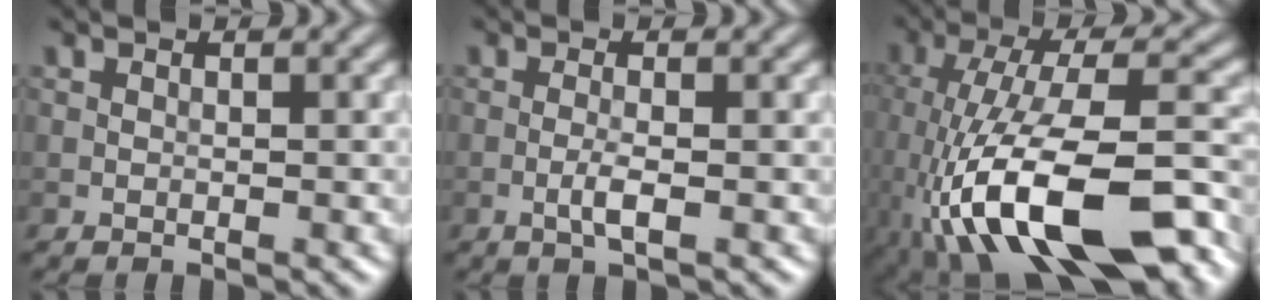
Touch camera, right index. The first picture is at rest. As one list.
[{"total": 1.7, "force": [-0.5, 0.2, 1.6], "torque": [-0.034, 0.000, -0.014]}, {"total": 15.0, "force": [-6.8, 5.0, 12.4], "torque": [-0.218, 0.002, -0.108]}]